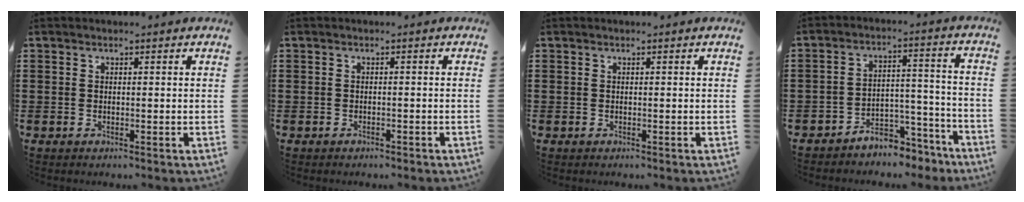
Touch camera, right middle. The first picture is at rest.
{"total": 0.6, "force": [-0.6, 0.1, 0.1], "torque": [-0.006, -0.002, -0.011]}
{"total": 0.0}
{"total": 5.2, "force": [-4.9, 1.5, 0.7], "torque": [-0.013, 0.017, -0.097]}